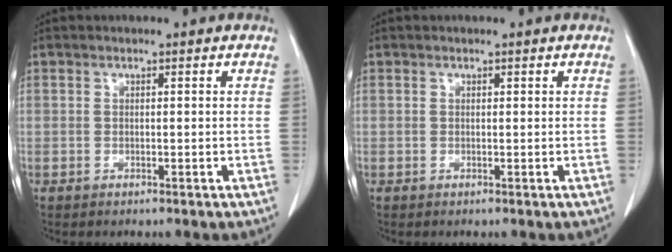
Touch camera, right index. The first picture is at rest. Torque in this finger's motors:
{"motor_torque": [-0.09, 0.17, 0.00, -0.01]}